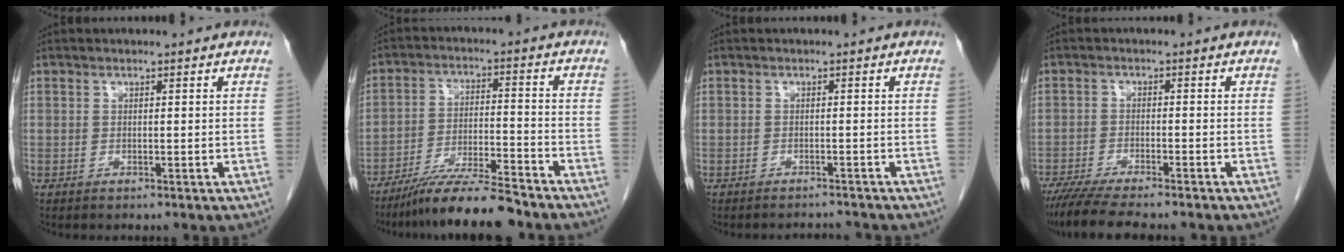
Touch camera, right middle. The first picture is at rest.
{"total": 10.6, "force": [-9.1, 0.1, 5.4], "torque": [-0.086, -0.016, -0.161]}
{"total": 2.4, "force": [-2.4, -0.2, -0.2], "torque": [0.007, -0.010, -0.032]}
{"total": 10.0, "force": [-8.5, 0.9, 5.2], "torque": [-0.076, -0.020, -0.134]}